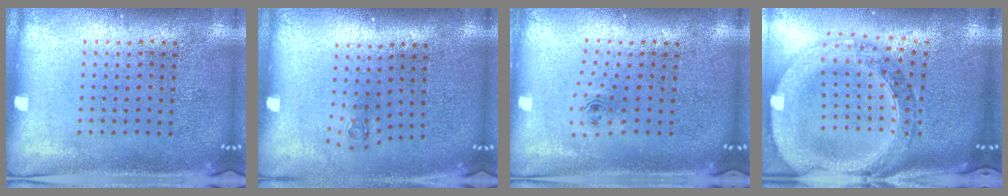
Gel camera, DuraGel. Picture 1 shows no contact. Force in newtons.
{"total": 0.7, "press": 0.3, "slide": 0.6}
{"total": 0.7, "press": 0.3, "slide": 0.6}
{"total": 2.7, "press": 2.4, "slide": 1.4}